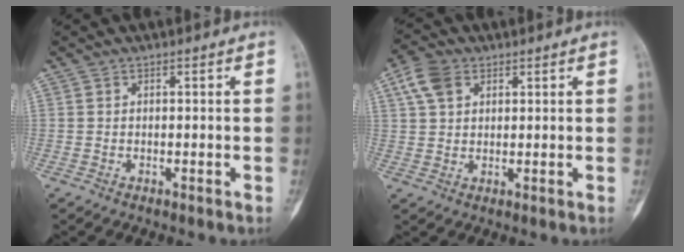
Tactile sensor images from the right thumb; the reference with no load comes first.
{"total": 4.9, "force": [2.6, 2.6, 3.2], "torque": [-0.064, 0.003, 0.050]}